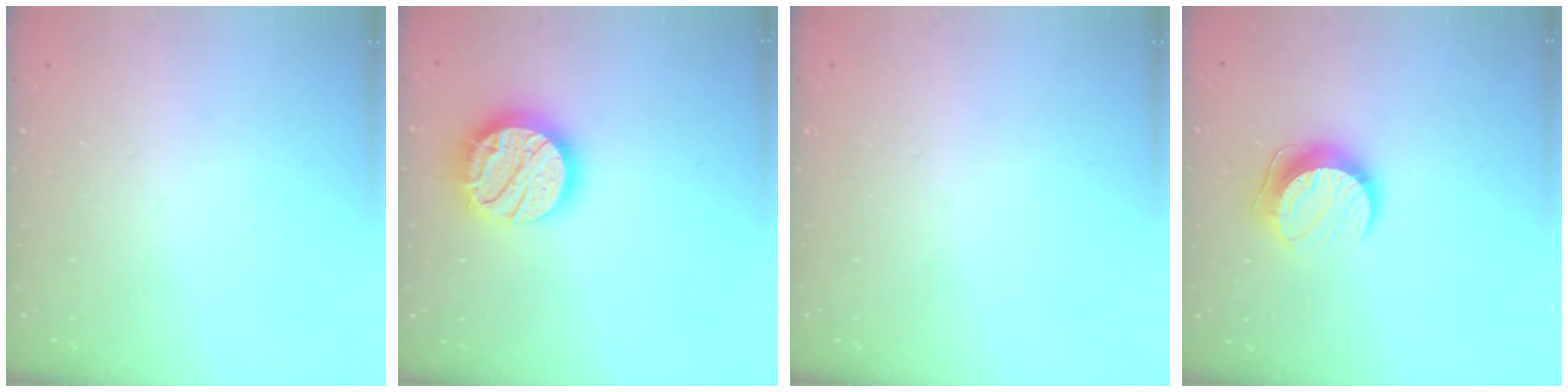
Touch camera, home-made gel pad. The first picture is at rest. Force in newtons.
{"total": 18.5, "press": 18.5, "slide": 1.4}
{"total": 0.0}
{"total": 9.8, "press": 9.8, "slide": 0.6}